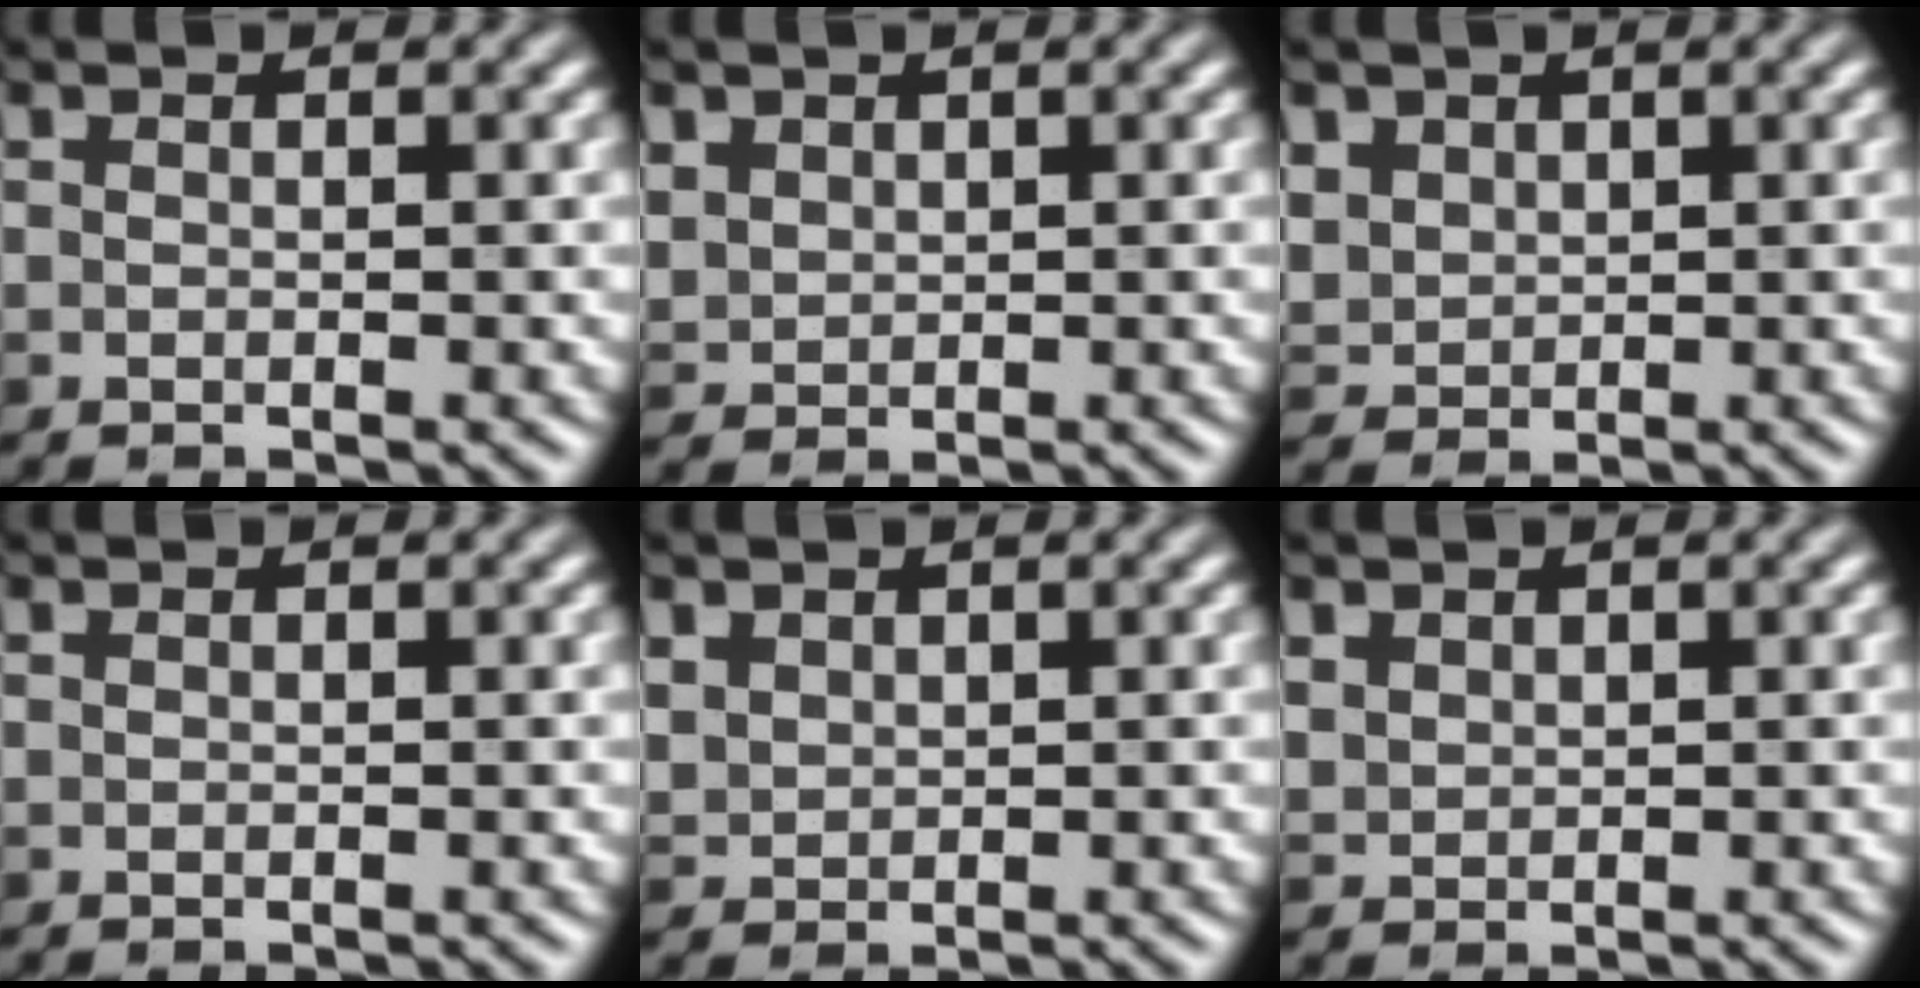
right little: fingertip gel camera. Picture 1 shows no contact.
{"total": 1.9, "force": [0.9, 1.5, 0.5], "torque": [-0.016, -0.005, 0.024]}
{"total": 3.0, "force": [1.4, 2.5, 1.1], "torque": [-0.038, 0.001, 0.042]}
{"total": 0.0}
{"total": 1.7, "force": [0.9, 1.4, 0.5], "torque": [-0.015, -0.003, 0.023]}
{"total": 1.4, "force": [0.8, 1.1, 0.4], "torque": [-0.010, -0.002, 0.023]}